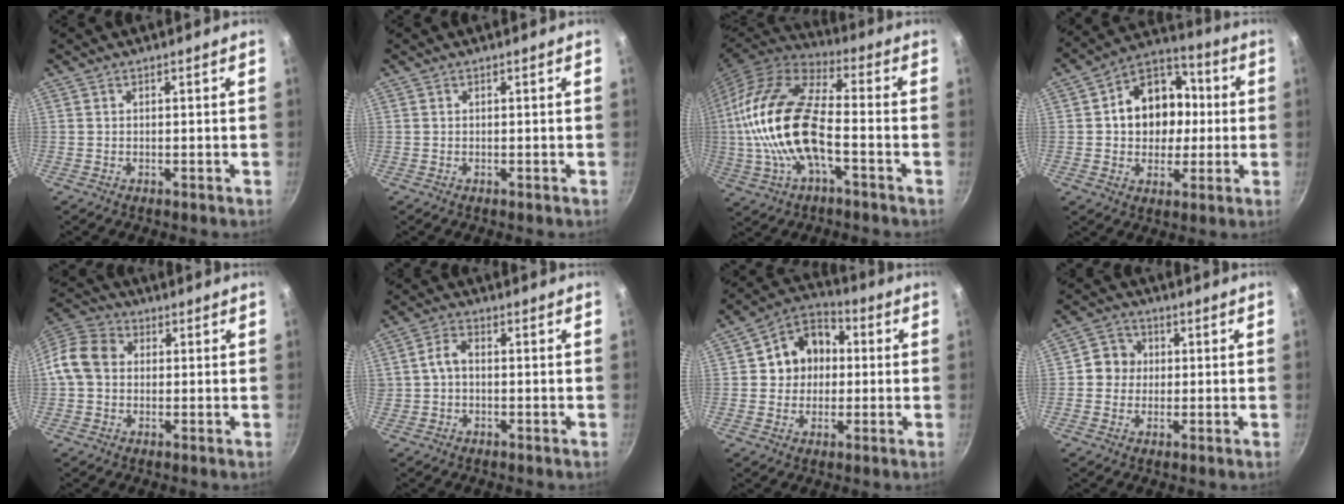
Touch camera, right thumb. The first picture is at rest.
{"total": 0.0}
{"total": 20.8, "force": [-2.8, 9.3, 18.4], "torque": [-0.355, 0.031, -0.064]}
{"total": 14.9, "force": [1.1, 12.0, 8.7], "torque": [-0.094, 0.024, 0.007]}
{"total": 9.4, "force": [0.4, 7.7, 5.3], "torque": [-0.081, 0.021, -0.015]}
{"total": 3.5, "force": [-0.3, 2.5, 2.5], "torque": [-0.043, 0.019, -0.008]}
{"total": 11.2, "force": [1.0, 9.7, 5.6], "torque": [-0.049, 0.021, -0.004]}
{"total": 5.4, "force": [0.3, 5.1, 1.7], "torque": [0.005, 0.010, -0.009]}